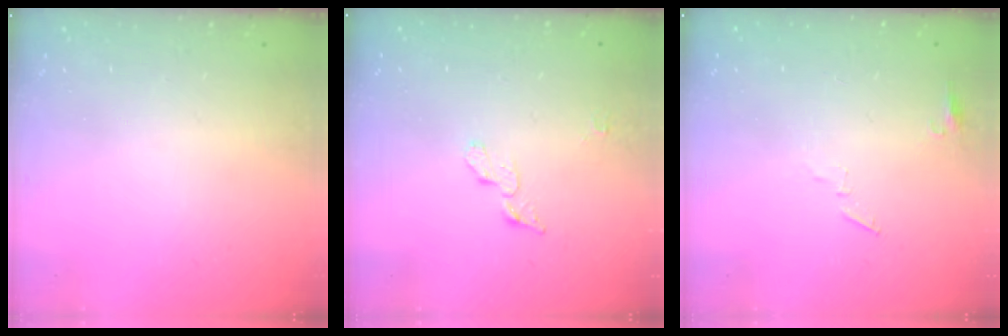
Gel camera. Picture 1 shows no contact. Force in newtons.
{"total": 4.6, "press": 4.6, "slide": 0.4}
{"total": 4.5, "press": 4.4, "slide": 0.5}